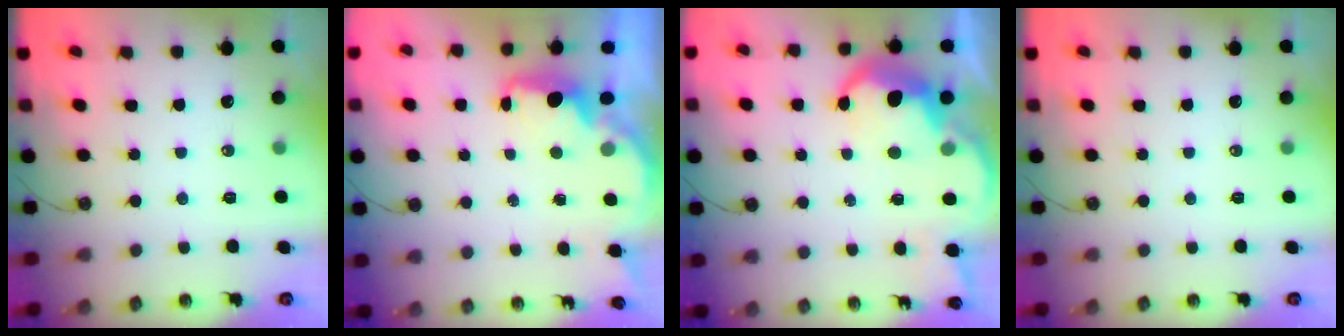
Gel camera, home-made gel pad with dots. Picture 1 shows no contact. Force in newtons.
{"total": 2.6, "press": 2.5, "slide": 0.8}
{"total": 11.1, "press": 11.0, "slide": 0.7}
{"total": 0.0}